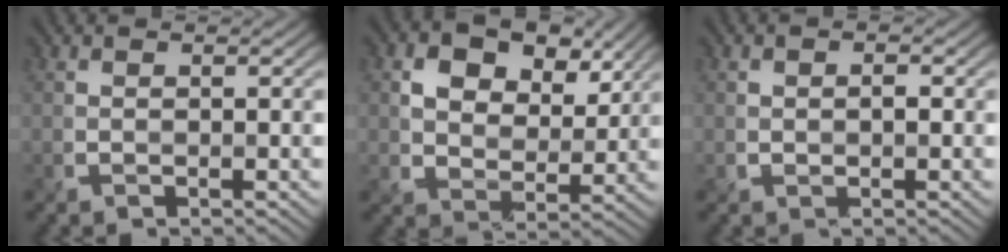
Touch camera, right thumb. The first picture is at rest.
{"total": 7.4, "force": [3.6, 5.1, 4.0], "torque": [-0.084, -0.007, 0.050]}
{"total": 1.3, "force": [0.0, 0.9, 0.9], "torque": [-0.016, -0.001, -0.001]}